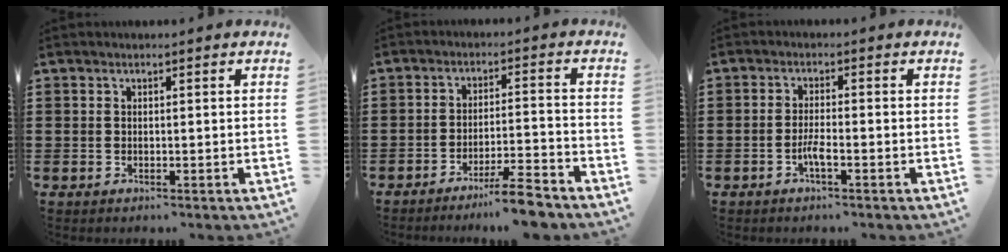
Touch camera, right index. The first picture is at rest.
{"total": 6.6, "force": [-5.6, -0.2, 3.4], "torque": [-0.054, -0.007, -0.102]}
{"total": 2.8, "force": [-1.4, 0.5, 2.4], "torque": [-0.049, -0.002, -0.027]}